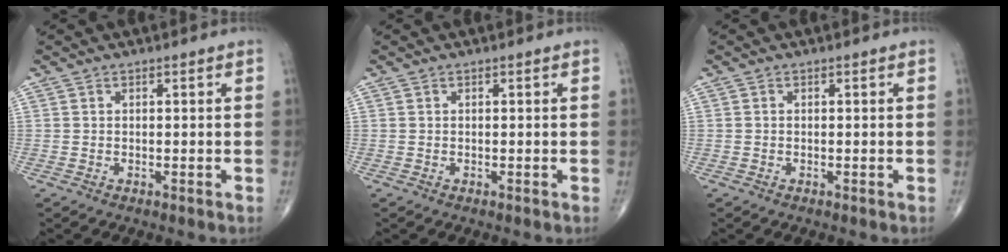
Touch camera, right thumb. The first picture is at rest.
{"total": 0.0}
{"total": 0.0}